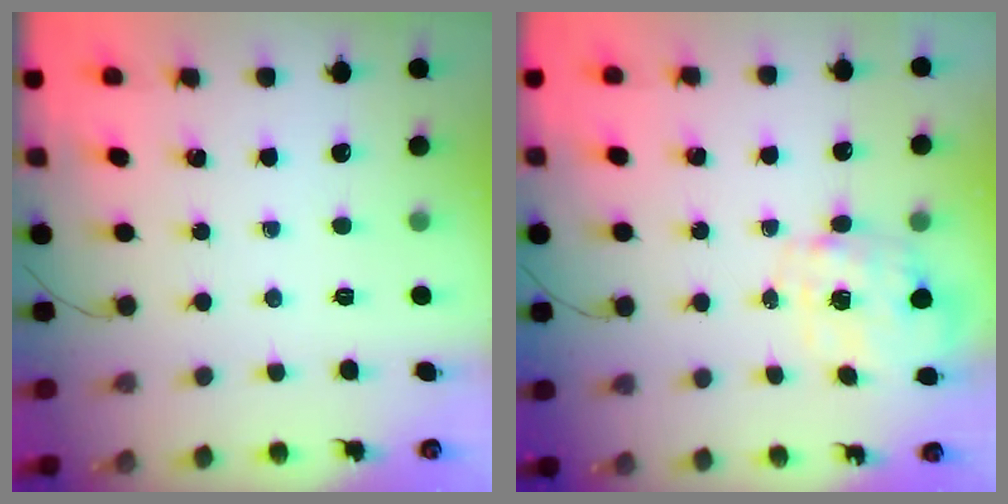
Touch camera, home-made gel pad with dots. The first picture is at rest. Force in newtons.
{"total": 2.8, "press": 2.7, "slide": 0.9}